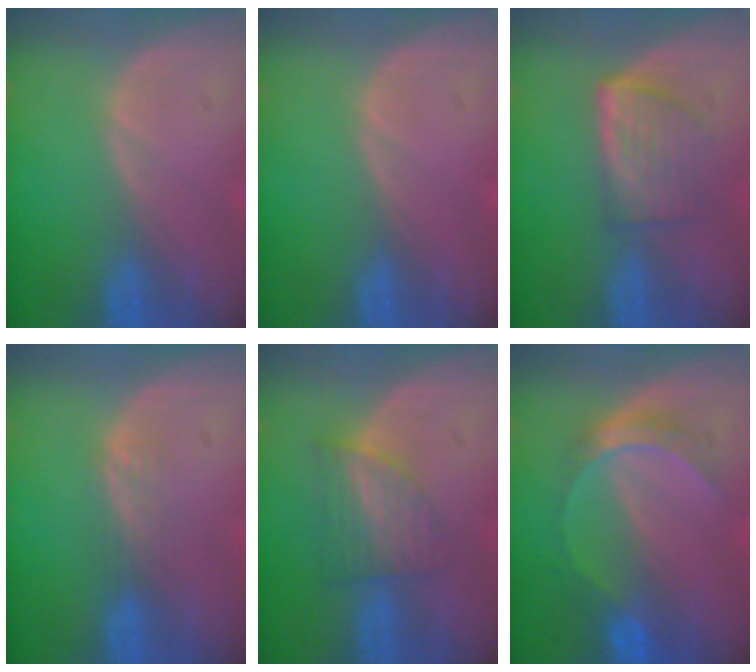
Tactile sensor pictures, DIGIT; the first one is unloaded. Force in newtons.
{"total": 0.6, "press": 0.1, "slide": 0.6}
{"total": 6.0, "press": 5.4, "slide": 2.7}
{"total": 1.9, "press": 1.9, "slide": 0.3}
{"total": 6.3, "press": 5.6, "slide": 2.8}
{"total": 6.7, "press": 5.7, "slide": 3.4}